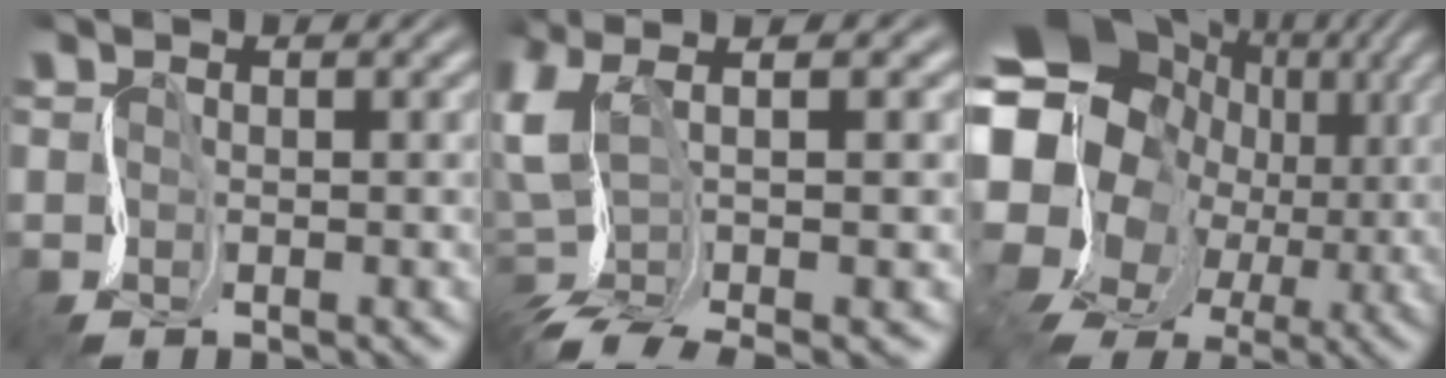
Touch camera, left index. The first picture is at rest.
{"total": 7.4, "force": [0.7, 2.9, 6.8], "torque": [-0.151, -0.006, 0.021]}
{"total": 21.0, "force": [3.5, 18.8, 8.7], "torque": [-0.198, 0.045, 0.024]}